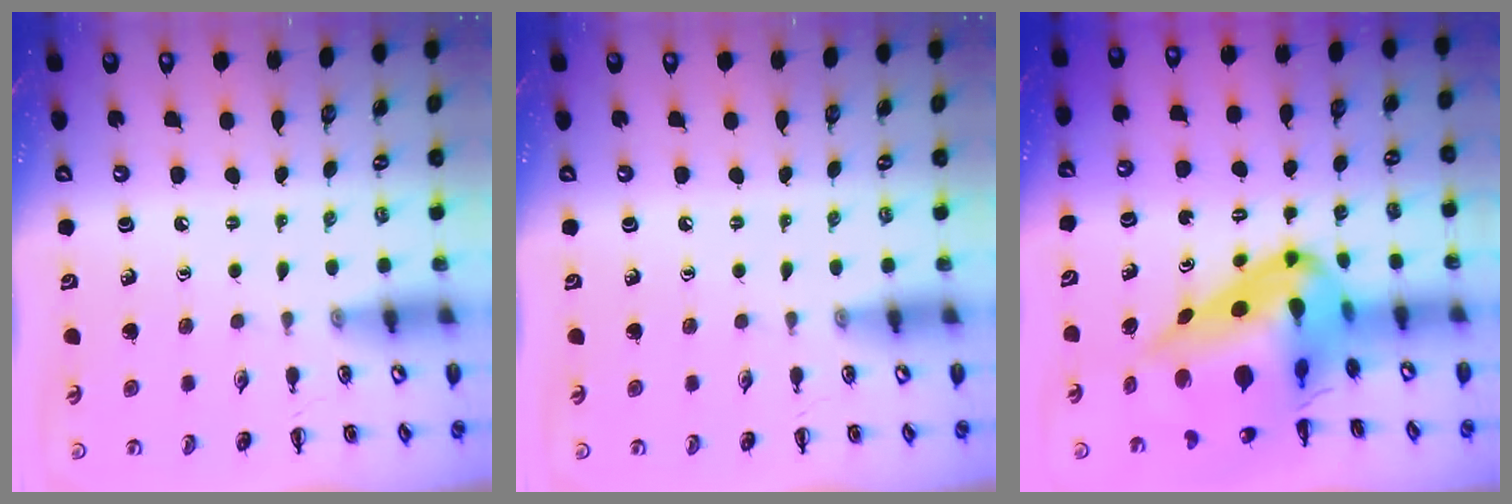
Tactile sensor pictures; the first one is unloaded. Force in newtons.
{"total": 0.0}
{"total": 18.1, "press": 17.3, "slide": 5.3}